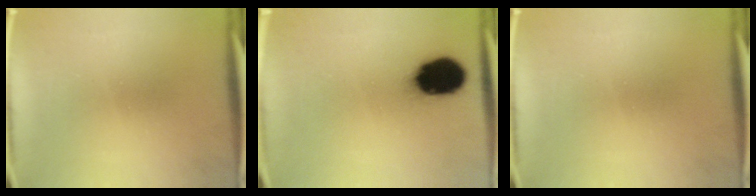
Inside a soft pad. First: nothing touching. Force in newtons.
{"total": 15.3}
{"total": 0.0}